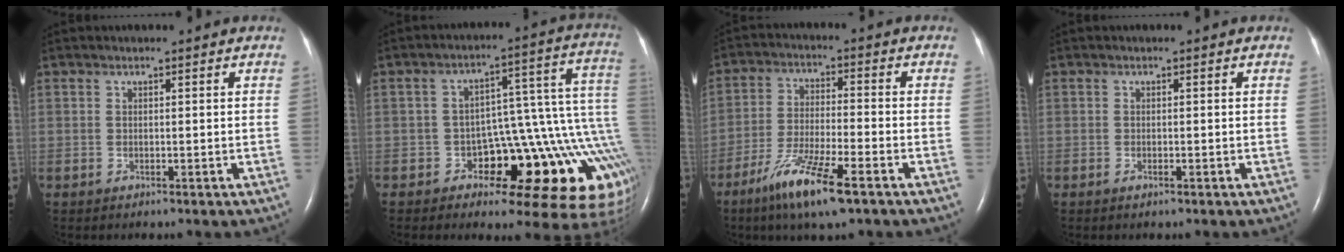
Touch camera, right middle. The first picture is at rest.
{"total": 14.9, "force": [-5.3, 5.7, 12.7], "torque": [-0.084, 0.075, -0.072]}
{"total": 10.7, "force": [-6.5, 1.0, 8.4], "torque": [-0.169, -0.027, -0.118]}
{"total": 0.6, "force": [-0.3, 0.1, 0.4], "torque": [-0.012, -0.002, -0.004]}